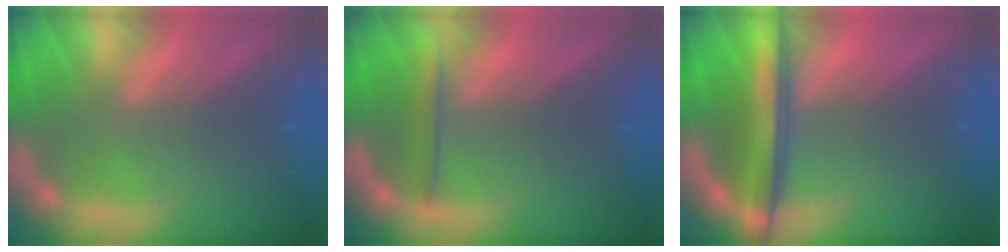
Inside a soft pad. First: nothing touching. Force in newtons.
{"total": 2.0}
{"total": 6.5}